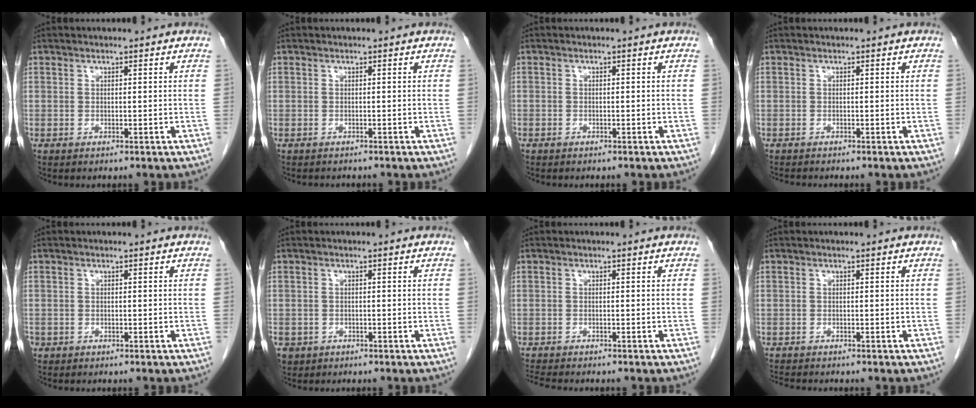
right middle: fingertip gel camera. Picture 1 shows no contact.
{"total": 1.5, "force": [-1.4, 0.6, 0.2], "torque": [-0.008, -0.002, -0.020]}
{"total": 0.6, "force": [-0.5, 0.4, 0.0], "torque": [-0.007, 0.002, -0.009]}
{"total": 1.6, "force": [-1.5, 0.2, 0.5], "torque": [-0.014, -0.004, -0.022]}
{"total": 0.8, "force": [-0.4, 0.6, 0.1], "torque": [-0.008, 0.002, -0.007]}
{"total": 3.0, "force": [-1.8, 2.4, 0.7], "torque": [-0.014, -0.001, -0.026]}
{"total": 4.9, "force": [-4.4, 0.9, 2.1], "torque": [-0.033, -0.010, -0.069]}
{"total": 2.9, "force": [-2.6, 0.5, 1.1], "torque": [-0.019, -0.007, -0.039]}